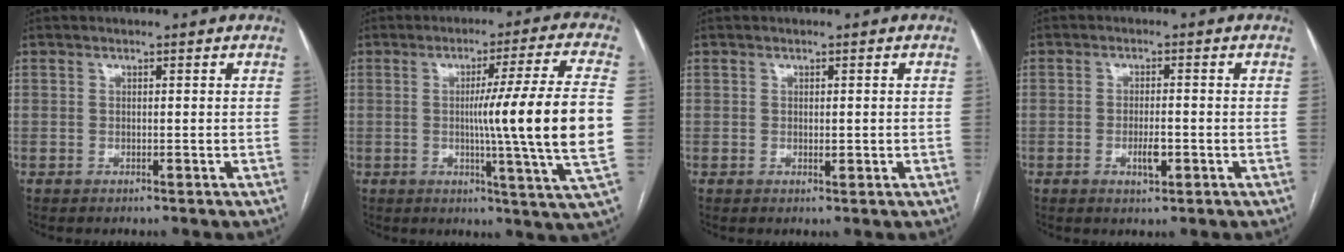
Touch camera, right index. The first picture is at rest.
{"total": 16.4, "force": [-0.5, -2.5, 16.2], "torque": [-0.237, -0.015, -0.017]}
{"total": 1.0, "force": [0.0, 0.5, 0.9], "torque": [-0.012, -0.003, 0.002]}
{"total": 3.3, "force": [-1.1, 0.9, 2.9], "torque": [-0.053, 0.000, -0.016]}